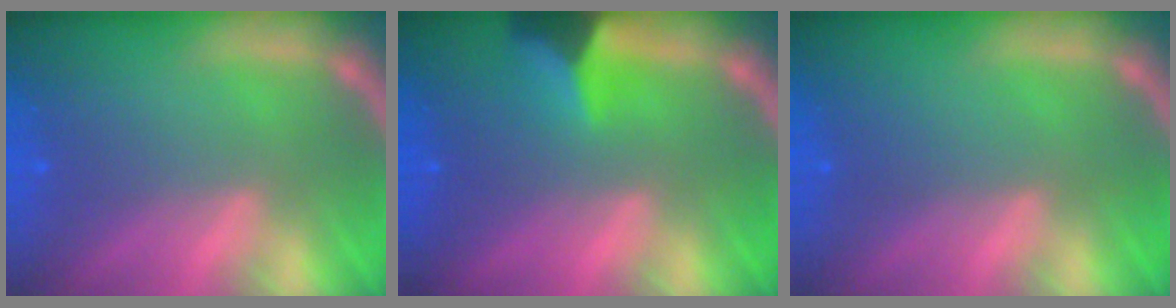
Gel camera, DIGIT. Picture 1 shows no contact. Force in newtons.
{"total": 4.0}
{"total": 0.0}